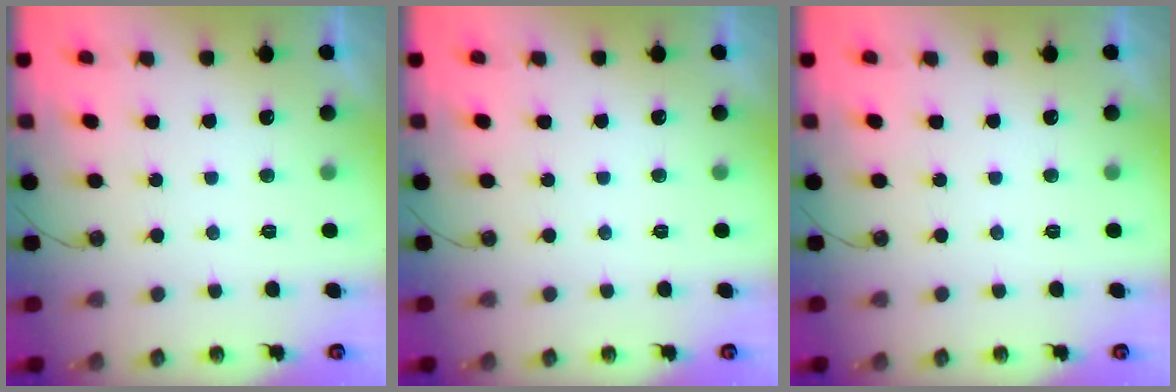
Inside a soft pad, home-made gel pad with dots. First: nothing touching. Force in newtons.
{"total": 0.0}
{"total": 0.0}